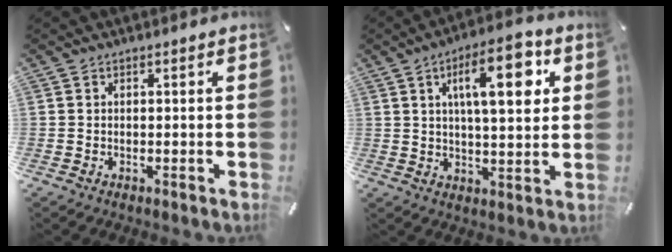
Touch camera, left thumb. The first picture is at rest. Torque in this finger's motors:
{"motor_torque": [2.58, 2.43, 1.88, -0.88, 0.54]}